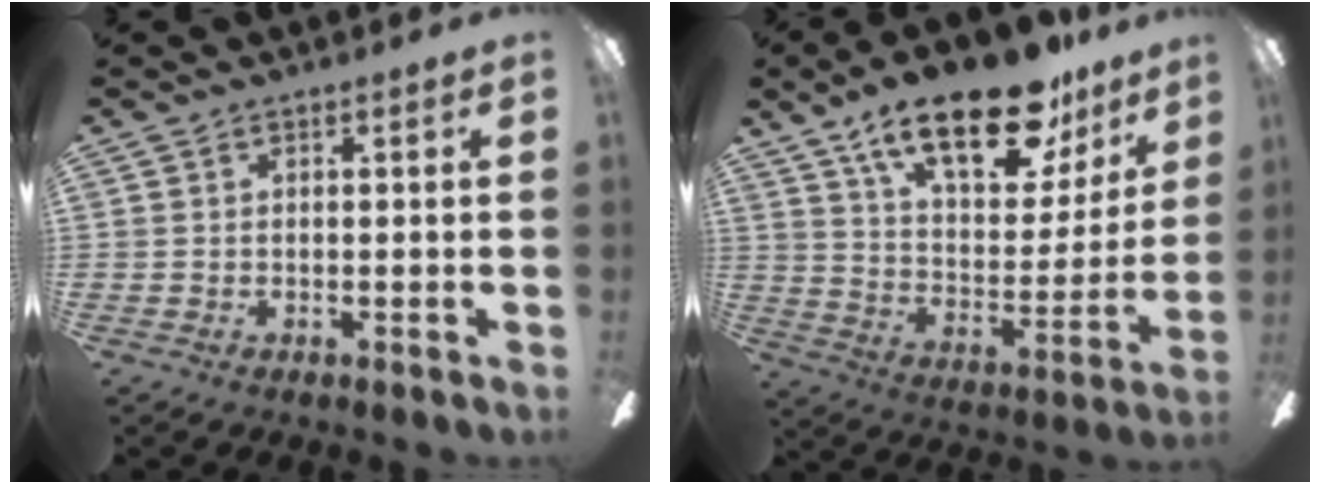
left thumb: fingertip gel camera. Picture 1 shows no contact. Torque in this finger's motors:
{"motor_torque": [0.47, 0.51, 1.72, -1.05, 0.22]}